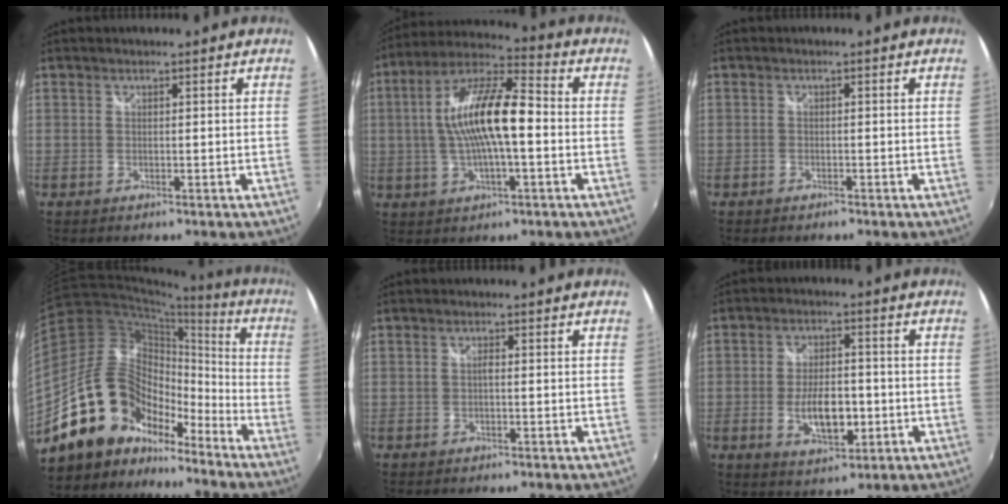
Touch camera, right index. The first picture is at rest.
{"total": 15.1, "force": [-0.5, 4.3, 14.5], "torque": [-0.275, 0.018, -0.016]}
{"total": 1.1, "force": [-0.9, 0.5, 0.2], "torque": [-0.007, -0.001, -0.015]}
{"total": 18.7, "force": [-13.3, 10.7, 7.7], "torque": [-0.151, 0.024, -0.229]}
{"total": 0.7, "force": [-0.2, 0.2, 0.6], "torque": [-0.012, 0.004, -0.006]}
{"total": 8.9, "force": [-2.1, 4.3, 7.4], "torque": [-0.142, -0.005, -0.028]}